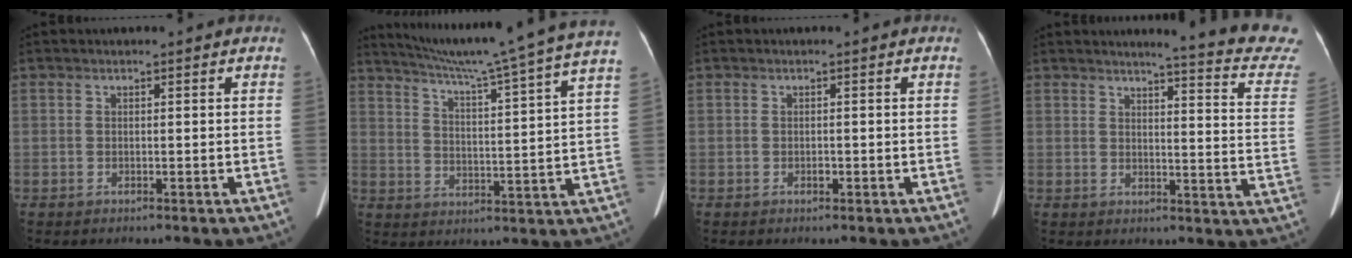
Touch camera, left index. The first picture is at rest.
{"total": 23.1, "force": [19.7, -2.1, 12.0], "torque": [-0.197, -0.042, 0.261]}
{"total": 0.5, "force": [-0.2, 0.3, 0.3], "torque": [-0.007, 0.001, -0.003]}
{"total": 15.9, "force": [15.0, -0.9, 5.2], "torque": [-0.056, -0.117, 0.146]}